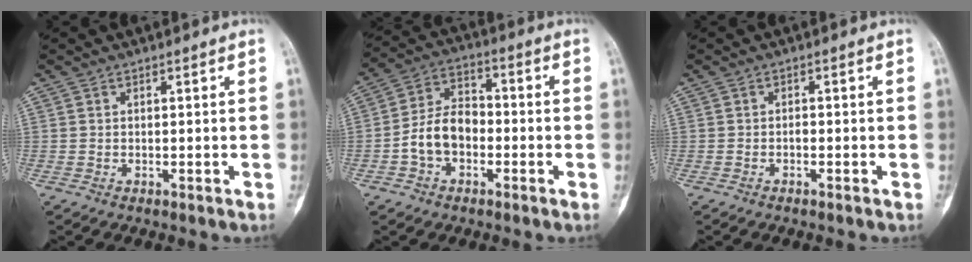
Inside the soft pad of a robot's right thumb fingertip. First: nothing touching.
{"total": 9.3, "force": [-2.5, 6.4, 6.2], "torque": [-0.106, 0.036, -0.055]}
{"total": 0.7, "force": [-0.4, 0.3, 0.5], "torque": [-0.005, 0.005, -0.008]}